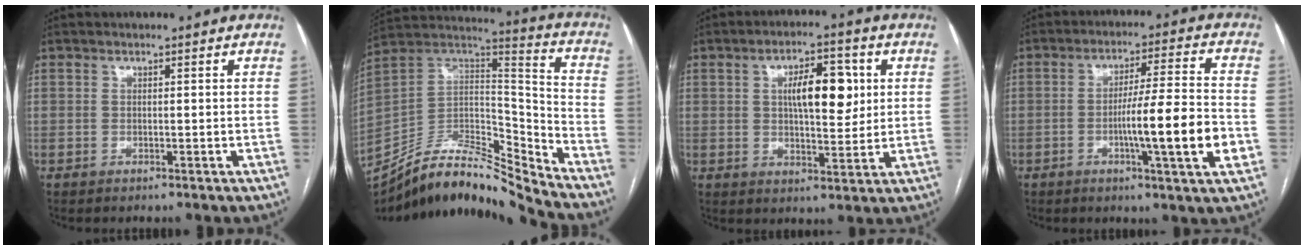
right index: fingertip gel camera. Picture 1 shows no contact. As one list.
[{"total": 18.3, "force": [-17.6, 1.2, 5.0], "torque": [-0.075, 0.059, -0.304]}, {"total": 9.1, "force": [2.2, 3.4, 8.1], "torque": [-0.129, 0.014, 0.035]}, {"total": 12.4, "force": [-3.1, -0.4, 12.0], "torque": [-0.193, -0.005, -0.055]}]